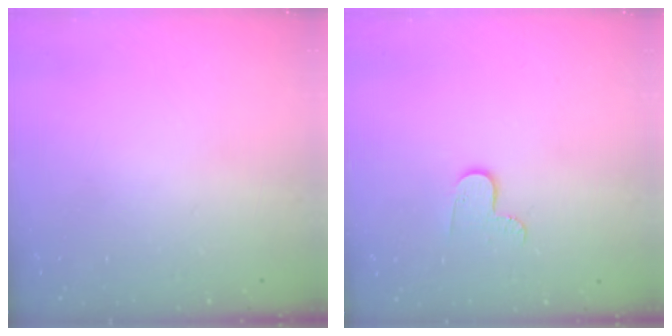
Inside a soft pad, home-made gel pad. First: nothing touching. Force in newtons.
{"total": 5.2, "press": 5.2, "slide": 0.5}